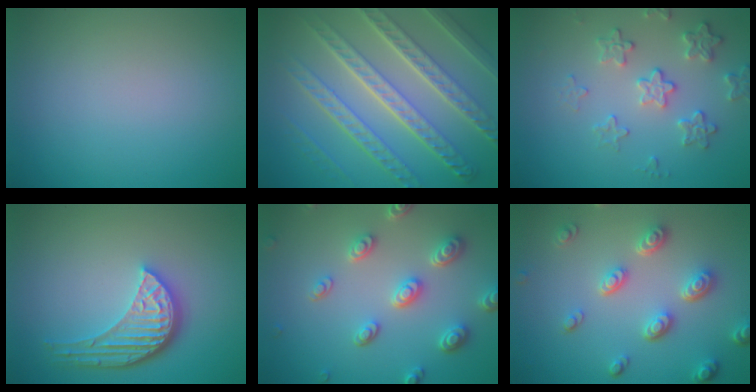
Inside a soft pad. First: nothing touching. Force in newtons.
{"total": 8.9, "press": 6.2, "slide": 6.4}
{"total": 3.0, "press": 2.9, "slide": 0.9}
{"total": 5.1, "press": 3.8, "slide": 3.4}
{"total": 4.8, "press": 3.7, "slide": 3.0}
{"total": 4.5, "press": 3.6, "slide": 2.8}